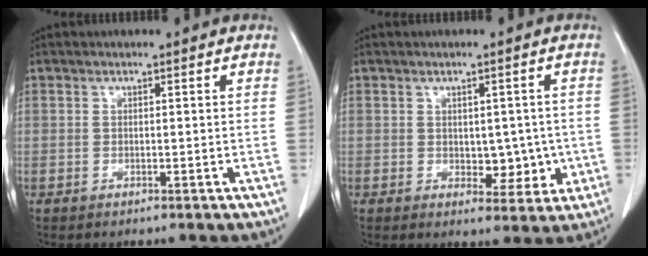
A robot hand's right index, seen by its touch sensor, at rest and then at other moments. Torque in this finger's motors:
{"motor_torque": [0.00, 0.09, 0.08, 0.02]}